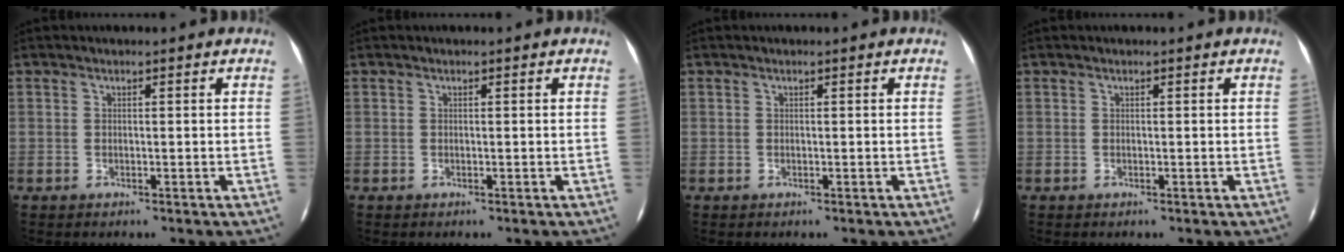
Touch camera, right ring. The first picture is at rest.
{"total": 0.0}
{"total": 0.0}
{"total": 0.0}